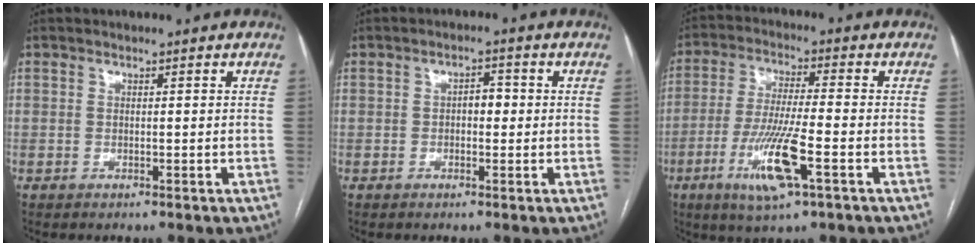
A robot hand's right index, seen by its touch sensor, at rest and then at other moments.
{"total": 2.5, "force": [-0.1, 1.3, 2.2], "torque": [-0.028, 0.012, -0.004]}
{"total": 11.2, "force": [-4.5, 0.8, 10.2], "torque": [-0.204, -0.018, -0.082]}